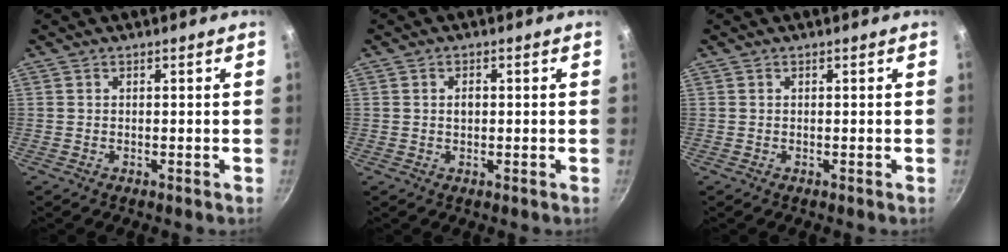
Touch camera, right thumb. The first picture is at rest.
{"total": 1.7, "force": [0.1, 1.2, 1.3], "torque": [-0.015, 0.003, 0.003]}
{"total": 0.0}